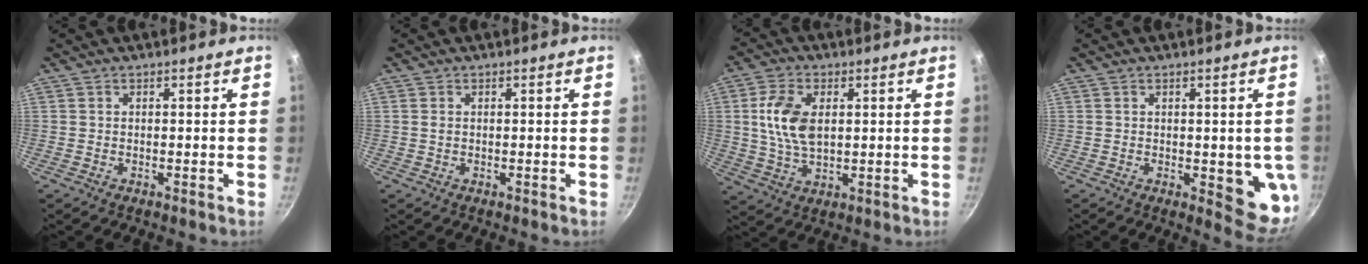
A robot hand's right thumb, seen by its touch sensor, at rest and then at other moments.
{"total": 0.7, "force": [0.1, 0.5, 0.4], "torque": [-0.008, 0.001, 0.001]}
{"total": 10.1, "force": [1.8, 6.0, 8.0], "torque": [-0.147, -0.004, 0.035]}
{"total": 8.4, "force": [-0.7, 3.4, 7.6], "torque": [-0.064, -0.013, -0.004]}